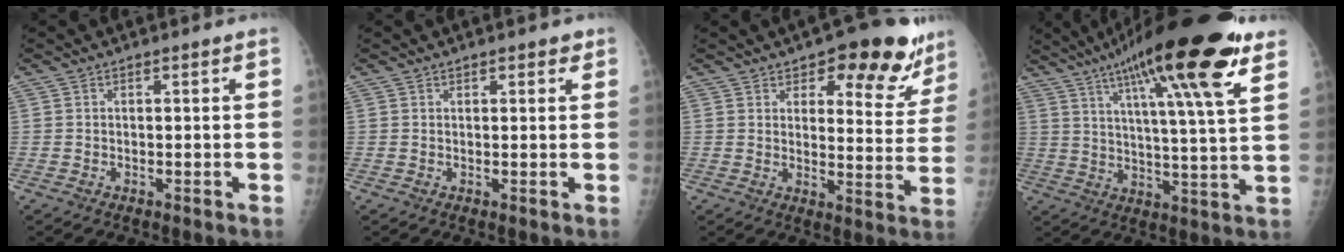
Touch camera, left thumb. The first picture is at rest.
{"total": 1.4, "force": [0.9, 0.8, 0.7], "torque": [0.004, -0.002, 0.008]}
{"total": 14.9, "force": [9.7, 6.7, 9.0], "torque": [-0.046, -0.051, 0.125]}
{"total": 23.2, "force": [13.4, 3.5, 18.6], "torque": [-0.282, -0.030, 0.203]}